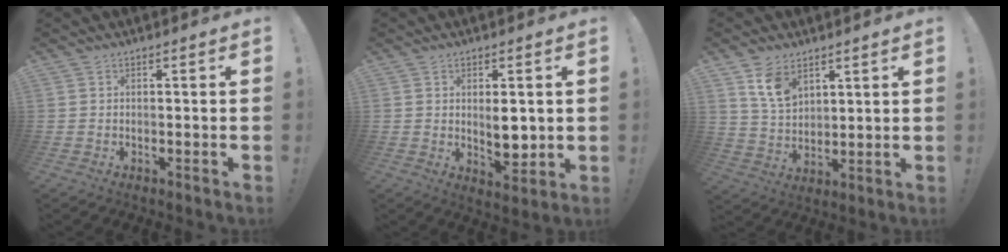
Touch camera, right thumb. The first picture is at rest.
{"total": 6.8, "force": [1.1, 3.7, 5.6], "torque": [-0.075, -0.008, 0.019]}
{"total": 9.9, "force": [6.2, 6.3, 4.5], "torque": [-0.072, -0.032, 0.122]}